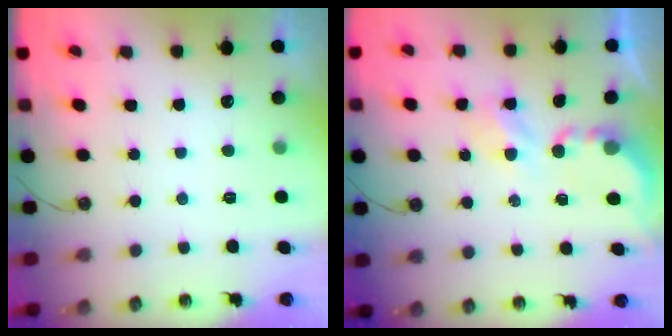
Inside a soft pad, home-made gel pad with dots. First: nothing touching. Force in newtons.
{"total": 3.9, "press": 3.9, "slide": 0.1}